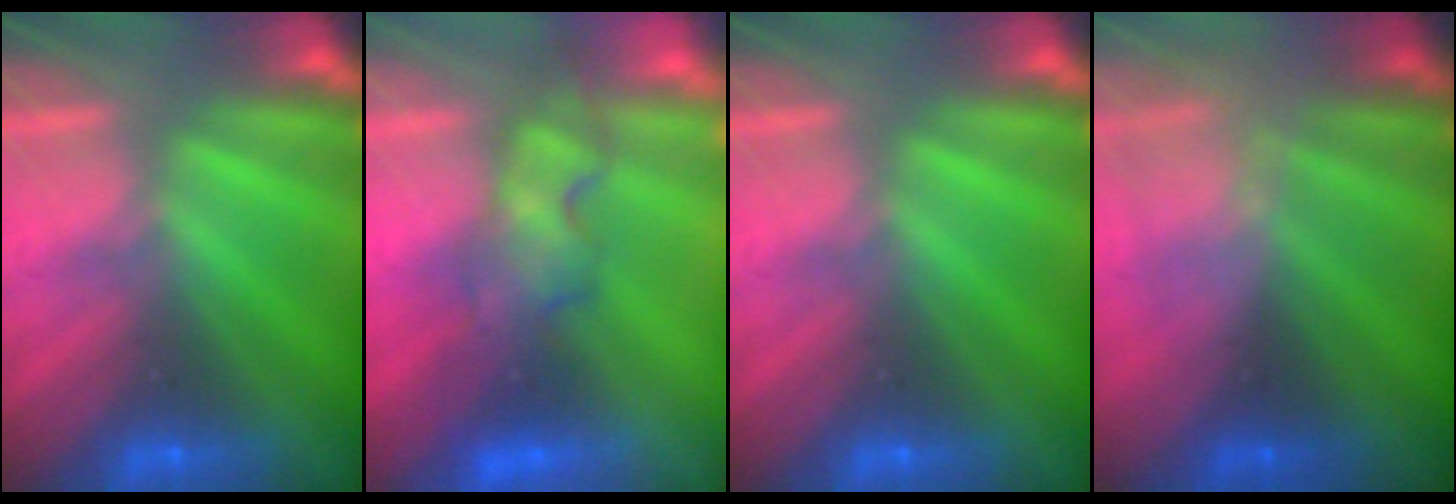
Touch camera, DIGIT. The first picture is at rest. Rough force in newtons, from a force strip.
{"total": 3.7}
{"total": 0.0}
{"total": 2.3}